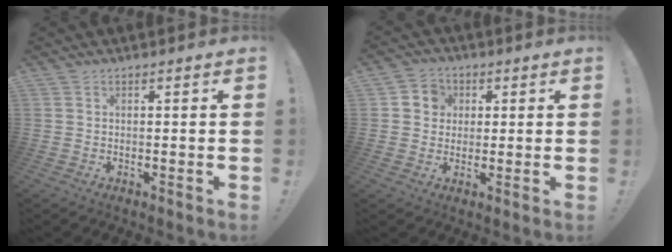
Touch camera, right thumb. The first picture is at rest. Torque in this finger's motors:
{"motor_torque": [0.07, 0.10, 0.33, -0.01, -0.02]}